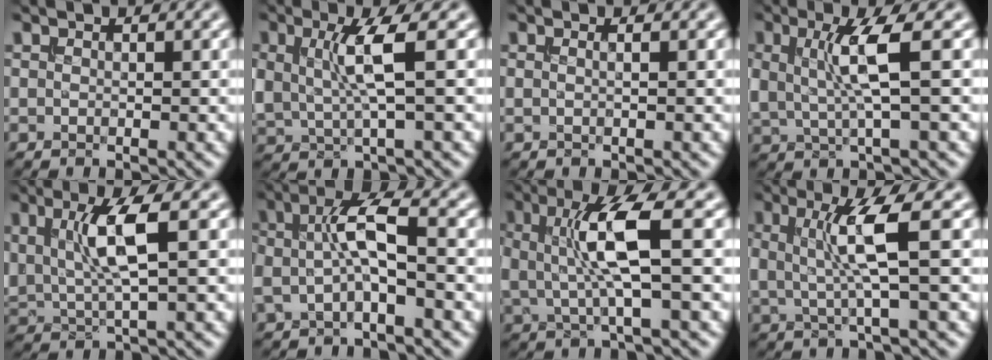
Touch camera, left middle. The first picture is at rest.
{"total": 3.8, "force": [0.8, 0.9, 3.6], "torque": [-0.082, -0.004, 0.020]}
{"total": 0.8, "force": [0.2, 0.3, 0.7], "torque": [-0.008, -0.002, -0.005]}
{"total": 4.1, "force": [0.8, 0.7, 4.0], "torque": [-0.088, -0.005, 0.020]}
{"total": 5.0, "force": [1.3, 1.3, 4.6], "torque": [-0.099, -0.004, 0.030]}
{"total": 4.3, "force": [-0.3, 1.2, 4.2], "torque": [-0.085, 0.017, -0.014]}
{"total": 5.8, "force": [0.8, 1.2, 5.7], "torque": [-0.119, 0.002, 0.018]}
{"total": 4.8, "force": [0.8, 0.6, 4.7], "torque": [-0.095, -0.003, 0.018]}